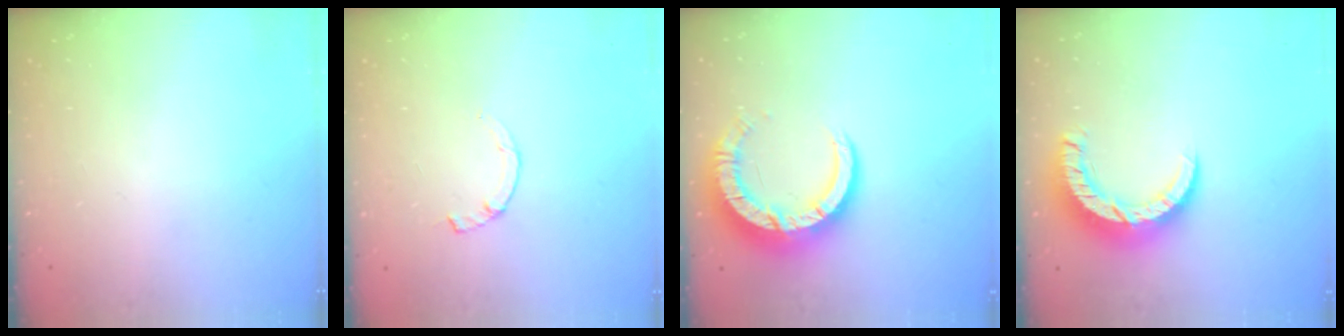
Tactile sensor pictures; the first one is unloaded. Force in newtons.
{"total": 1.0, "press": 0.9, "slide": 0.2}
{"total": 11.8, "press": 11.7, "slide": 1.3}
{"total": 8.9, "press": 8.9, "slide": 0.9}